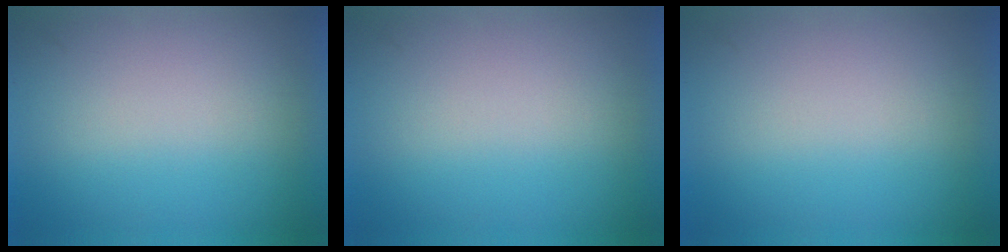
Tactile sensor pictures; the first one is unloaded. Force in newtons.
{"total": 1.0}
{"total": 0.0}